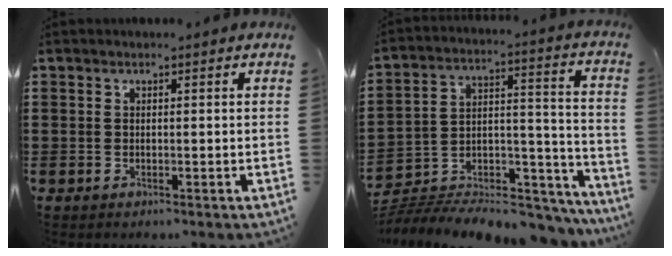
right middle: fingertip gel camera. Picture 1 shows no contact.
{"total": 7.3, "force": [-7.0, 1.8, 1.3], "torque": [-0.013, 0.013, -0.135]}